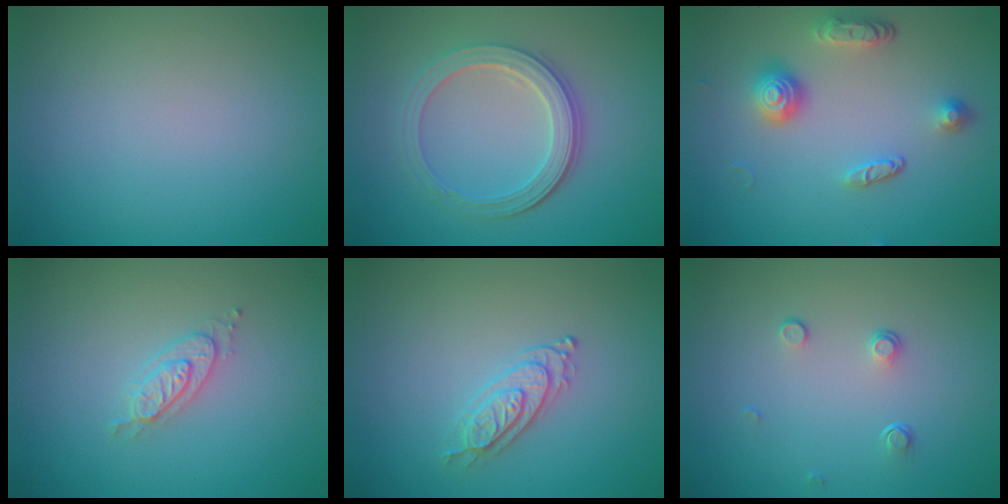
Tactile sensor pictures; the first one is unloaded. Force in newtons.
{"total": 4.2, "press": 3.5, "slide": 2.3}
{"total": 3.5, "press": 2.9, "slide": 1.9}
{"total": 2.2, "press": 2.2, "slide": 0.3}
{"total": 2.2, "press": 2.1, "slide": 0.6}
{"total": 1.0, "press": 0.7, "slide": 0.8}